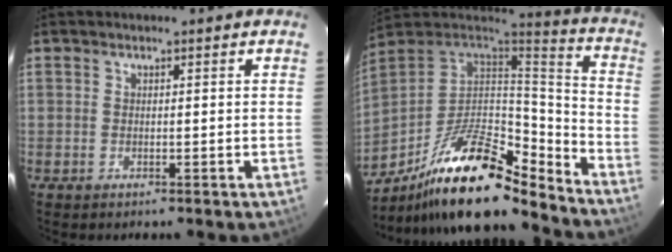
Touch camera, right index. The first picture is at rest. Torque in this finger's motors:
{"motor_torque": [1.21, -0.93, 0.45, 0.13]}